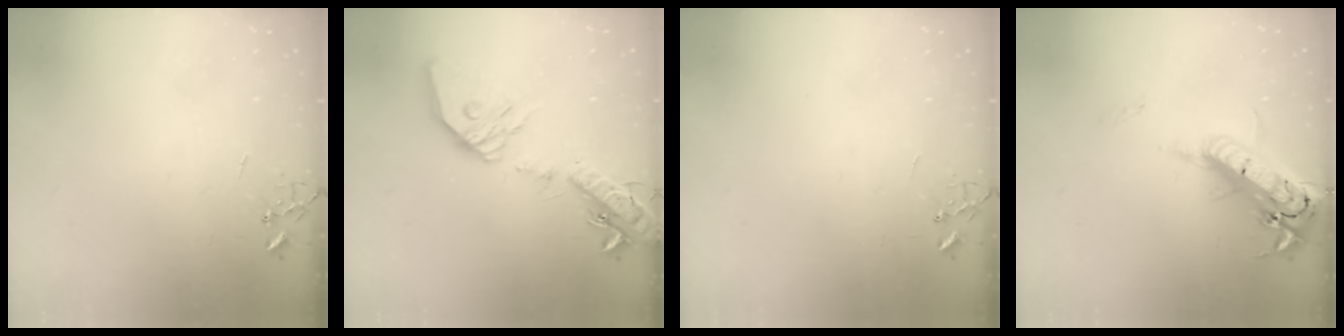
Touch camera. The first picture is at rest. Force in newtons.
{"total": 23.6, "press": 23.3, "slide": 3.8}
{"total": 0.0}
{"total": 22.8, "press": 22.3, "slide": 4.6}